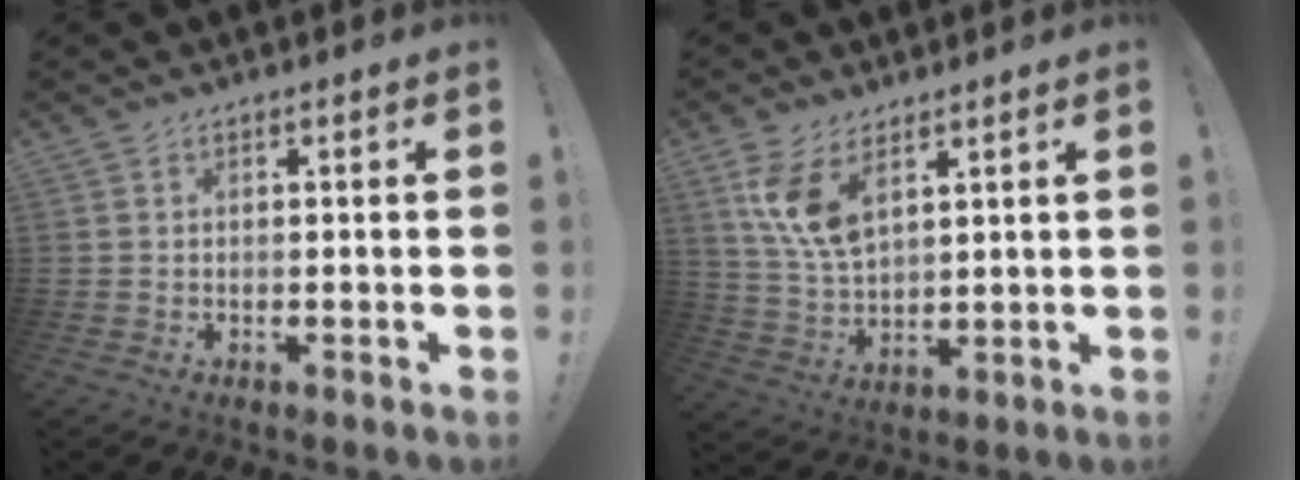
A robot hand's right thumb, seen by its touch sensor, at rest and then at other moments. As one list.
[{"total": 10.5, "force": [5.8, 5.0, 7.2], "torque": [-0.148, -0.025, 0.106]}]